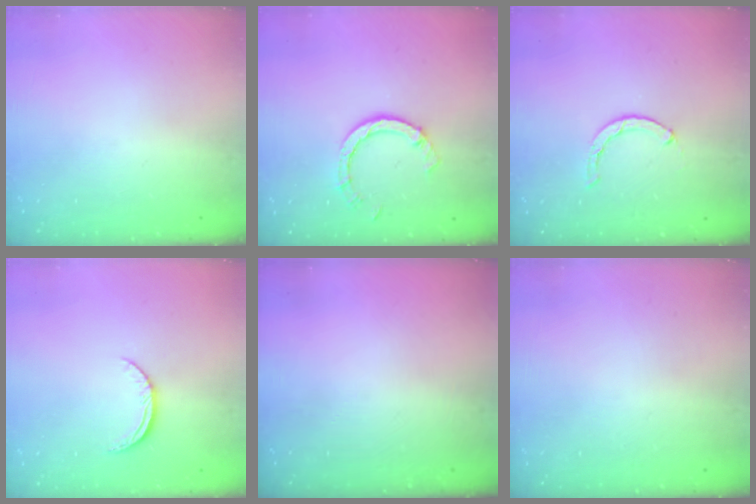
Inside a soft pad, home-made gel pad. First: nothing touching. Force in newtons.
{"total": 4.8, "press": 4.8, "slide": 0.4}
{"total": 0.7, "press": 0.6, "slide": 0.2}
{"total": 6.2, "press": 6.1, "slide": 0.7}
{"total": 0.0}
{"total": 2.6, "press": 2.6, "slide": 0.2}